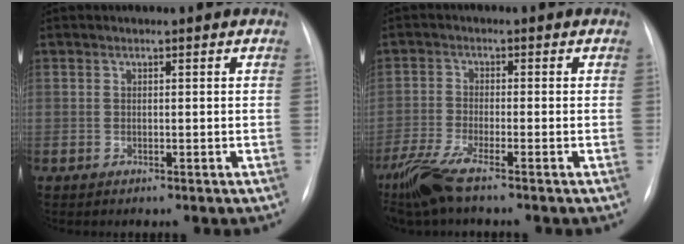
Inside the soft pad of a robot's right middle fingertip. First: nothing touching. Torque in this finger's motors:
{"motor_torque": [0.65, -0.66, 0.24, 0.07]}